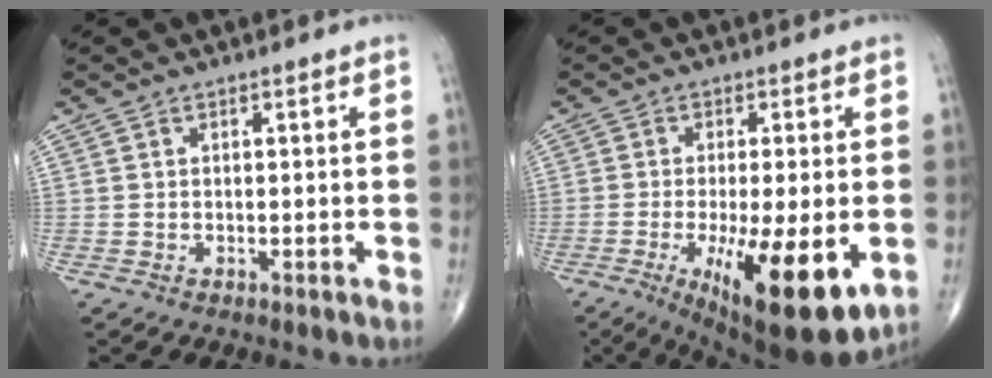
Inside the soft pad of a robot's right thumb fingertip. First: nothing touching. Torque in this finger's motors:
{"motor_torque": [2.43, 2.56, 0.49, -0.50, 0.55]}